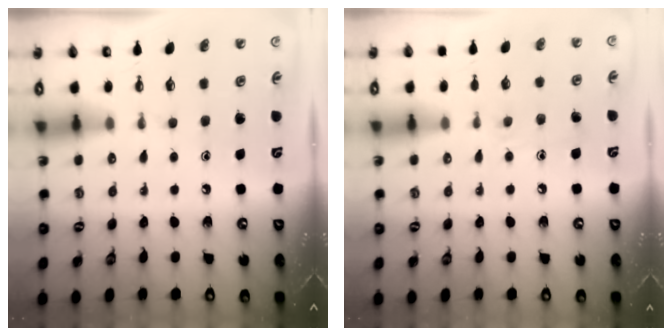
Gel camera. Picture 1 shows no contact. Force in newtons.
{"total": 7.3, "press": 7.2, "slide": 0.6}